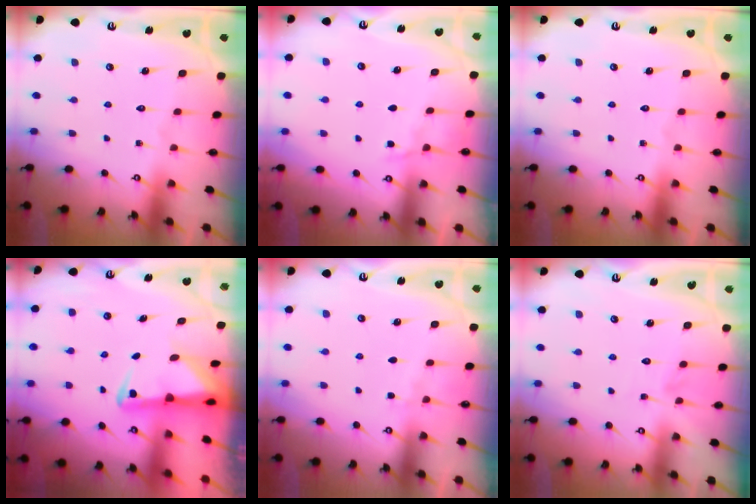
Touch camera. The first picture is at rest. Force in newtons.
{"total": 4.3, "press": 4.3, "slide": 0.5}
{"total": 0.0}
{"total": 3.4, "press": 3.4, "slide": 0.6}
{"total": 2.8, "press": 2.8, "slide": 0.5}
{"total": 3.5, "press": 3.4, "slide": 0.4}